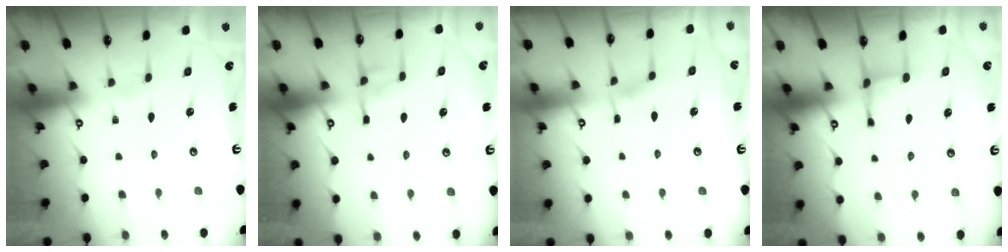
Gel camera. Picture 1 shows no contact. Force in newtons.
{"total": 5.9, "press": 5.9, "slide": 0.2}
{"total": 4.5, "press": 4.5, "slide": 0.4}
{"total": 3.1, "press": 3.0, "slide": 0.7}